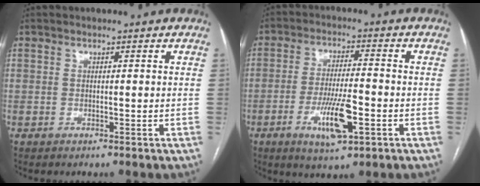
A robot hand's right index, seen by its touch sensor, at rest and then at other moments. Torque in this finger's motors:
{"motor_torque": [0.00, 0.08, 0.14, 0.05]}